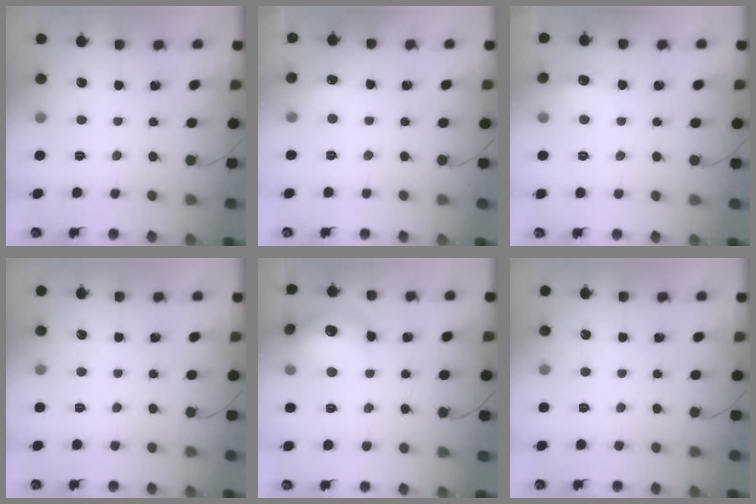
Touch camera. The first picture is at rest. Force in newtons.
{"total": 4.6, "press": 4.4, "slide": 1.2}
{"total": 6.8, "press": 6.6, "slide": 1.3}
{"total": 0.0}
{"total": 16.2, "press": 16.2, "slide": 1.5}
{"total": 0.0}